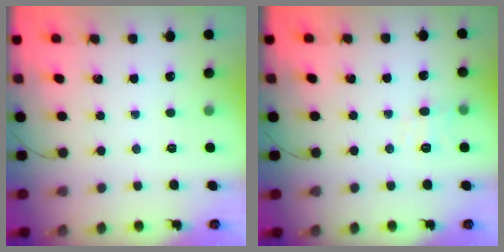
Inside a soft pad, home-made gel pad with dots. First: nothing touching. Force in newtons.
{"total": 6.6, "press": 6.5, "slide": 1.4}